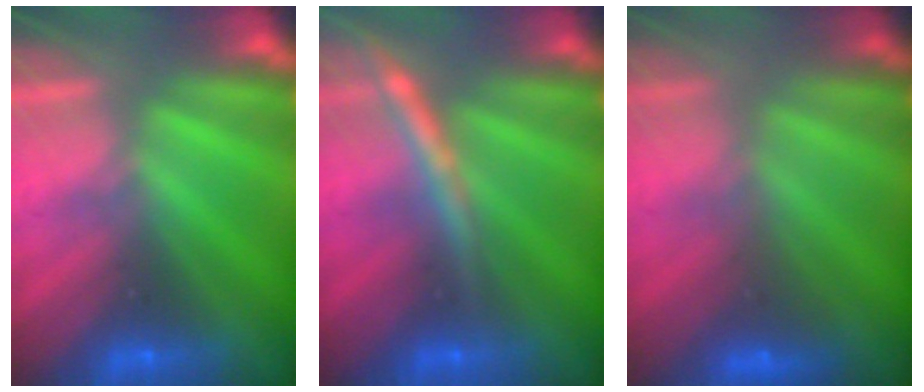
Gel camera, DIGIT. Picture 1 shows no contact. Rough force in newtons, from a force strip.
{"total": 2.8}
{"total": 2.4}